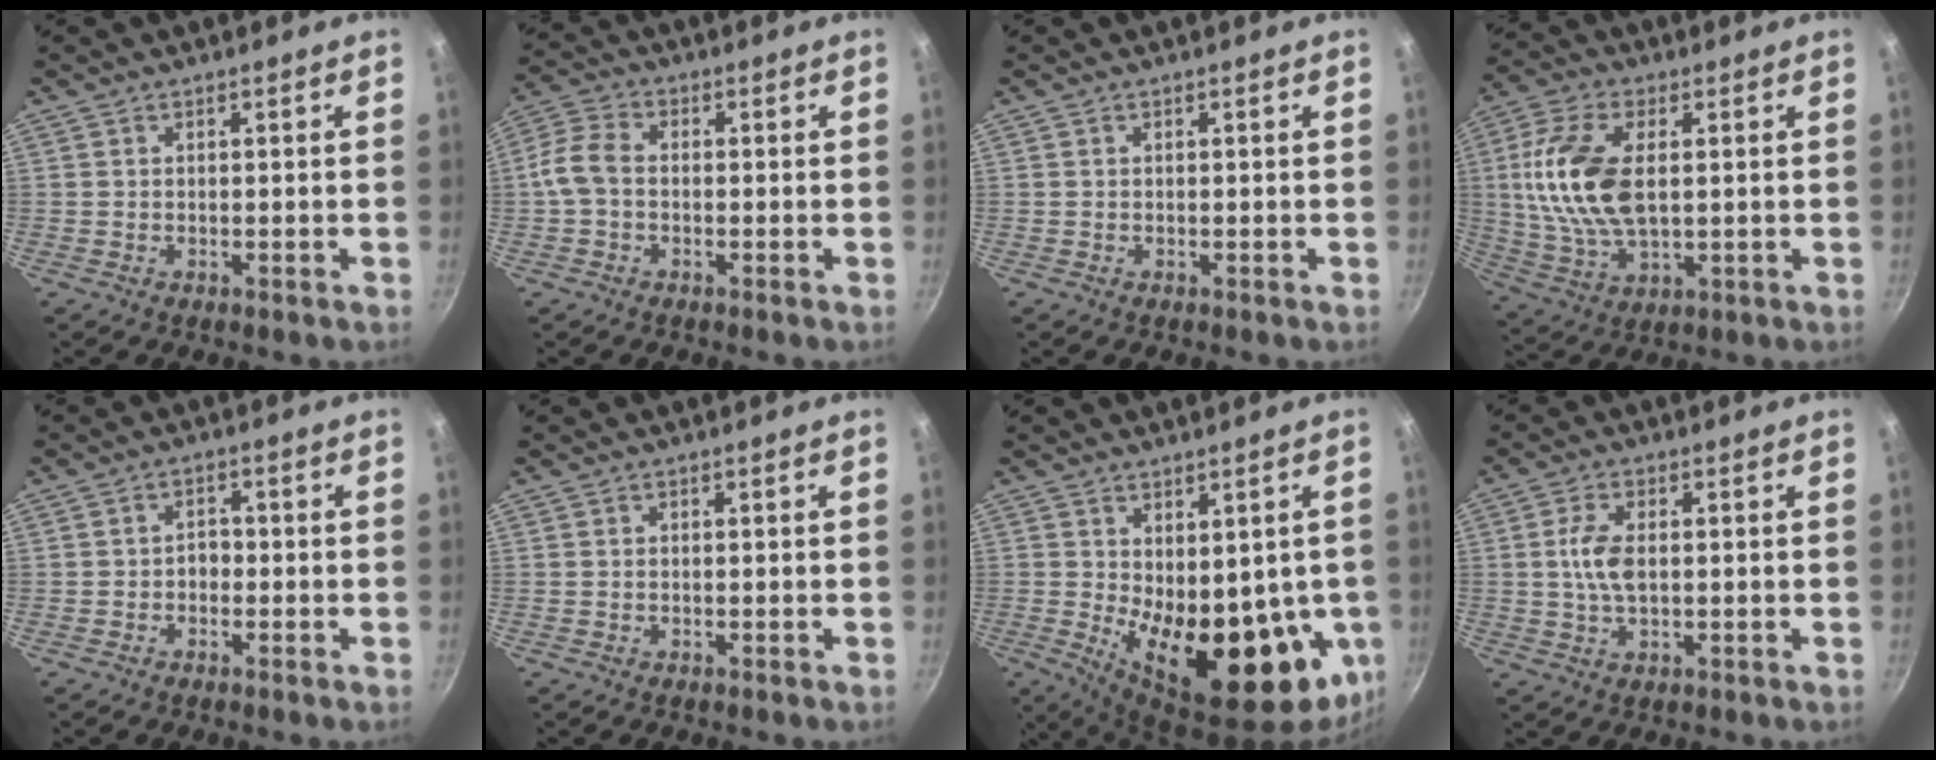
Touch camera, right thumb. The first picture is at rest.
{"total": 6.4, "force": [-0.6, 4.4, 4.6], "torque": [-0.096, 0.019, -0.022]}
{"total": 0.0}
{"total": 16.0, "force": [1.9, 8.4, 13.5], "torque": [-0.284, -0.004, 0.040]}
{"total": 2.3, "force": [-0.8, 1.8, 1.3], "torque": [-0.004, 0.010, -0.020]}
{"total": 0.0}
{"total": 23.5, "force": [-5.4, 11.1, 20.0], "torque": [-0.230, -0.030, -0.045]}
{"total": 5.7, "force": [0.4, 2.9, 4.9], "torque": [-0.106, 0.001, 0.007]}